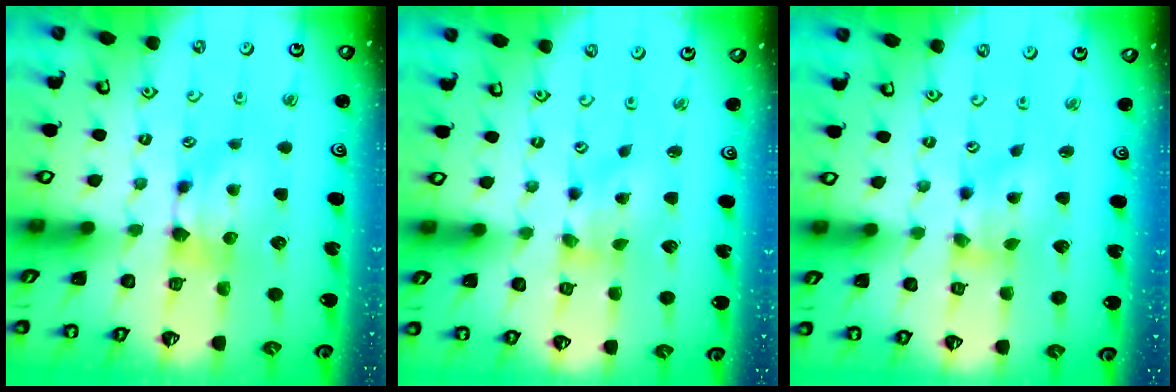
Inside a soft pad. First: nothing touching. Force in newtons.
{"total": 1.6, "press": 0.6, "slide": 1.5}
{"total": 2.5, "press": 2.1, "slide": 1.5}